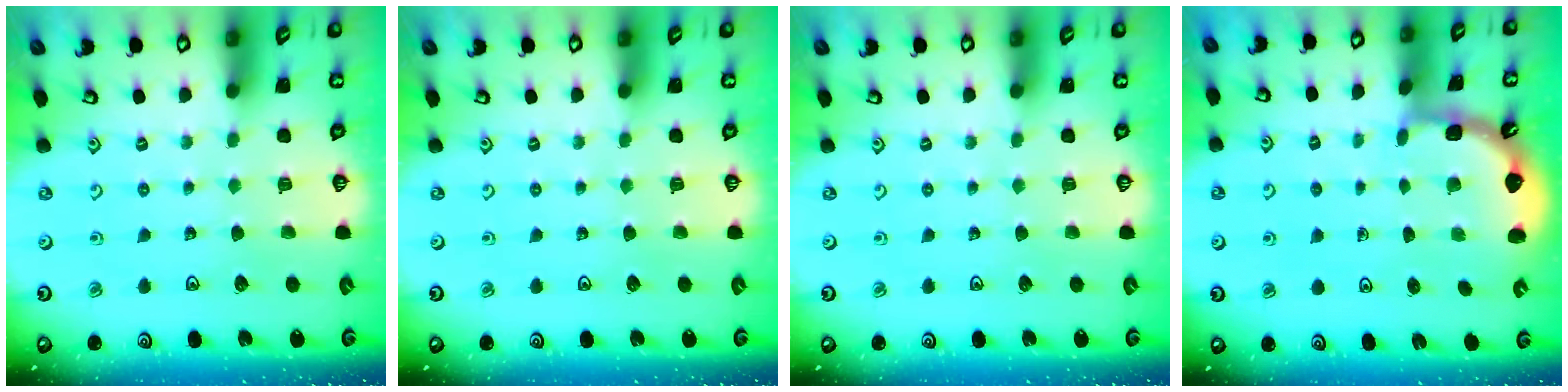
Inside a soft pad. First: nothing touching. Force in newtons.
{"total": 0.0}
{"total": 0.0}
{"total": 1.9, "press": 1.9, "slide": 0.2}